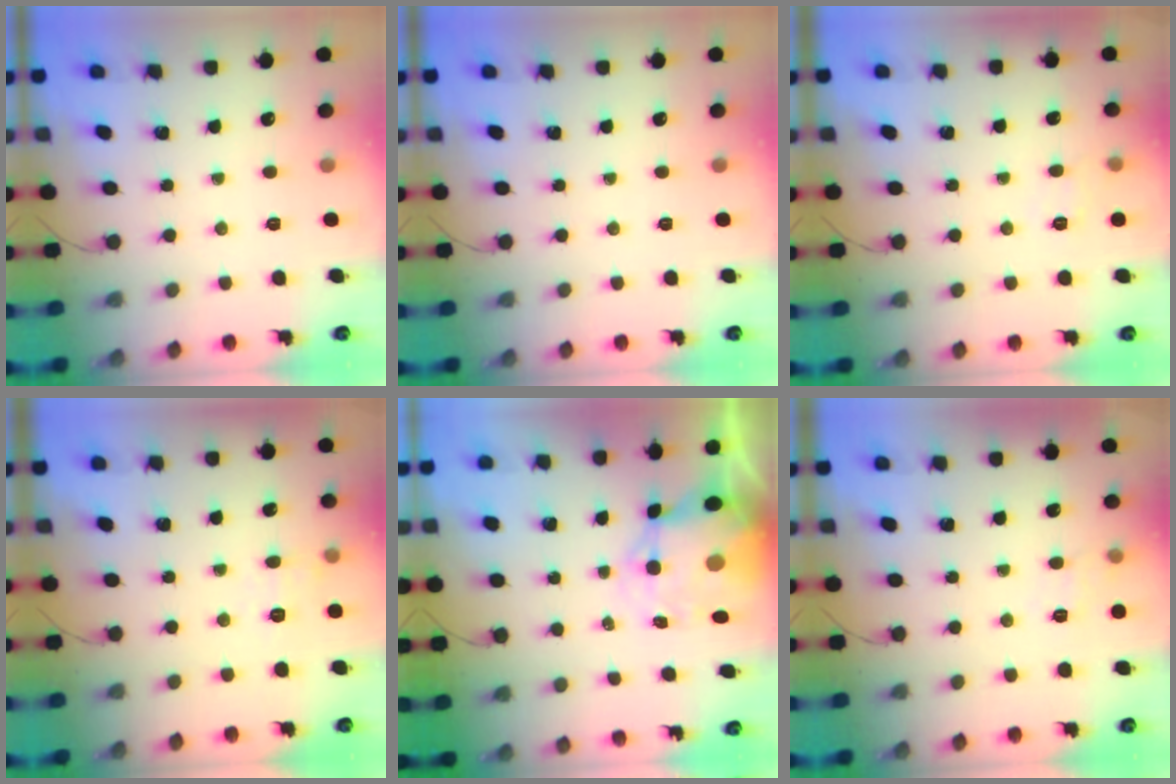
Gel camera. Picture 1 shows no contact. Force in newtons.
{"total": 0.0}
{"total": 5.9, "press": 5.7, "slide": 1.2}
{"total": 6.9, "press": 6.7, "slide": 1.6}
{"total": 10.3, "press": 10.0, "slide": 2.5}
{"total": 7.2, "press": 7.0, "slide": 1.9}